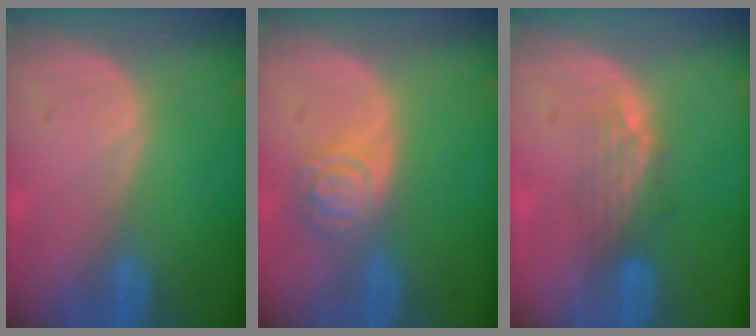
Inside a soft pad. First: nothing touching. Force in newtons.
{"total": 5.2, "press": 4.6, "slide": 2.4}
{"total": 3.3, "press": 3.0, "slide": 1.3}